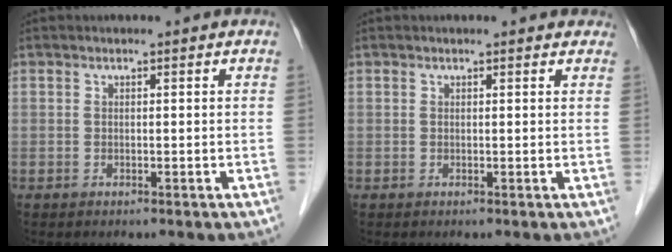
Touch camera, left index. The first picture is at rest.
{"total": 2.4, "force": [2.1, 1.0, 0.7], "torque": [-0.005, 0.006, 0.012]}